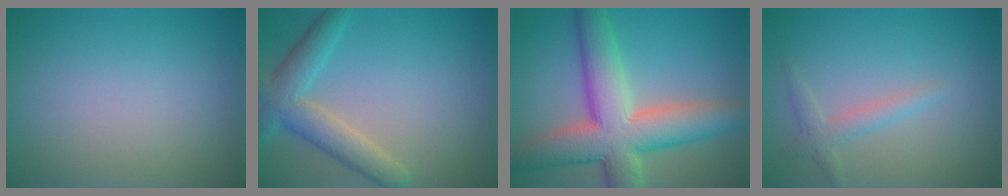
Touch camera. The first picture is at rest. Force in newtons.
{"total": 4.9, "press": 4.9, "slide": 0.3}
{"total": 10.1, "press": 10.0, "slide": 0.8}
{"total": 1.9, "press": 1.9, "slide": 0.1}